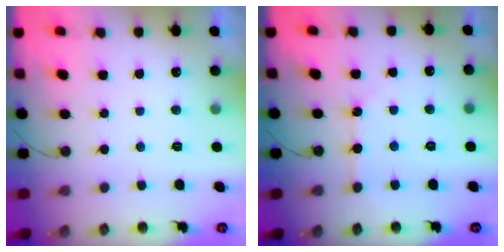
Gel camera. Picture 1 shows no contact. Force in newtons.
{"total": 3.1, "press": 3.0, "slide": 0.4}